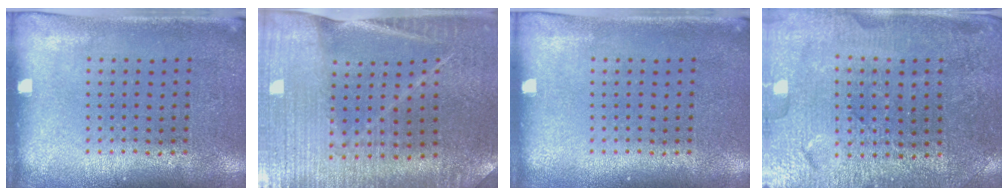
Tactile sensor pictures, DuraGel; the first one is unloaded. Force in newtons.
{"total": 3.0, "press": 3.0, "slide": 0.3}
{"total": 0.0}
{"total": 3.2, "press": 3.2, "slide": 0.1}